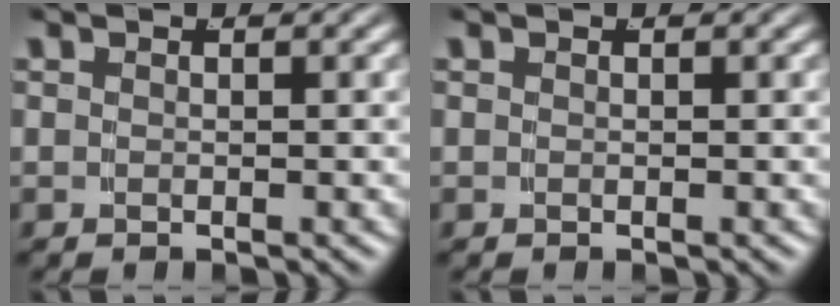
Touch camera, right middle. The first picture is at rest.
{"total": 0.0}